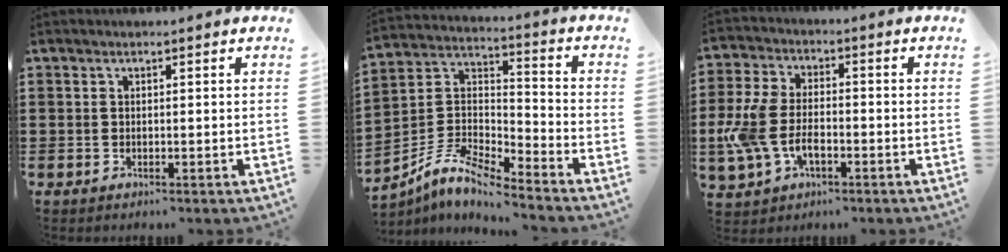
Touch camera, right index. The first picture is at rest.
{"total": 7.5, "force": [-6.7, 1.2, 2.9], "torque": [-0.087, -0.009, -0.143]}
{"total": 7.6, "force": [-2.4, 4.5, 5.6], "torque": [-0.153, -0.004, -0.056]}